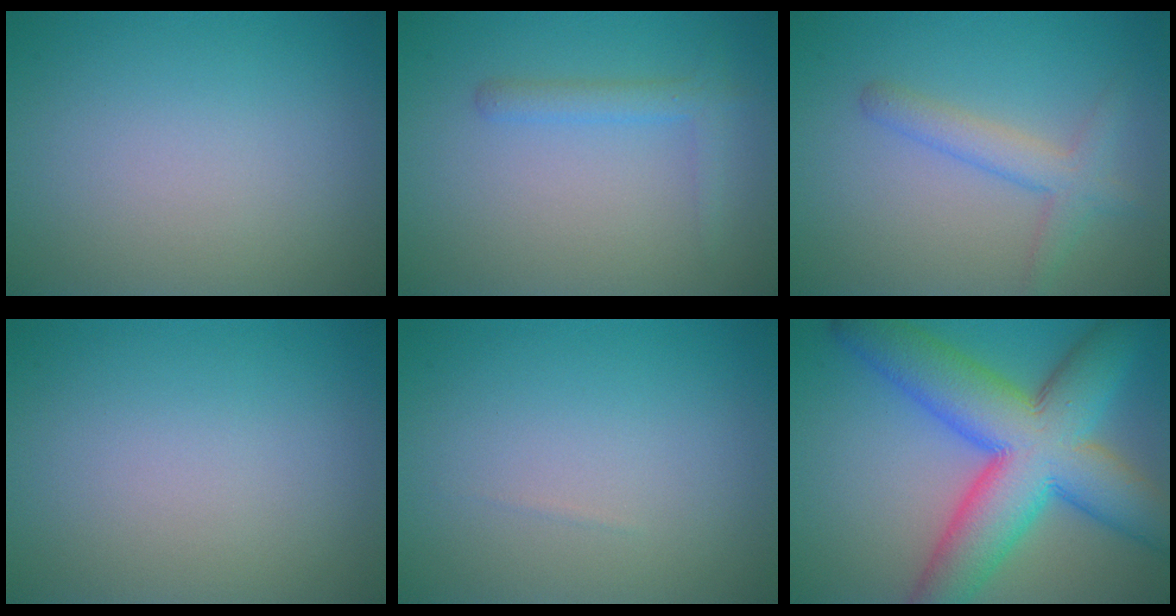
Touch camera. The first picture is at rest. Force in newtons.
{"total": 1.9, "press": 1.9, "slide": 0.1}
{"total": 2.9, "press": 2.8, "slide": 0.2}
{"total": 0.0}
{"total": 0.0}
{"total": 13.0, "press": 13.0, "slide": 0.3}